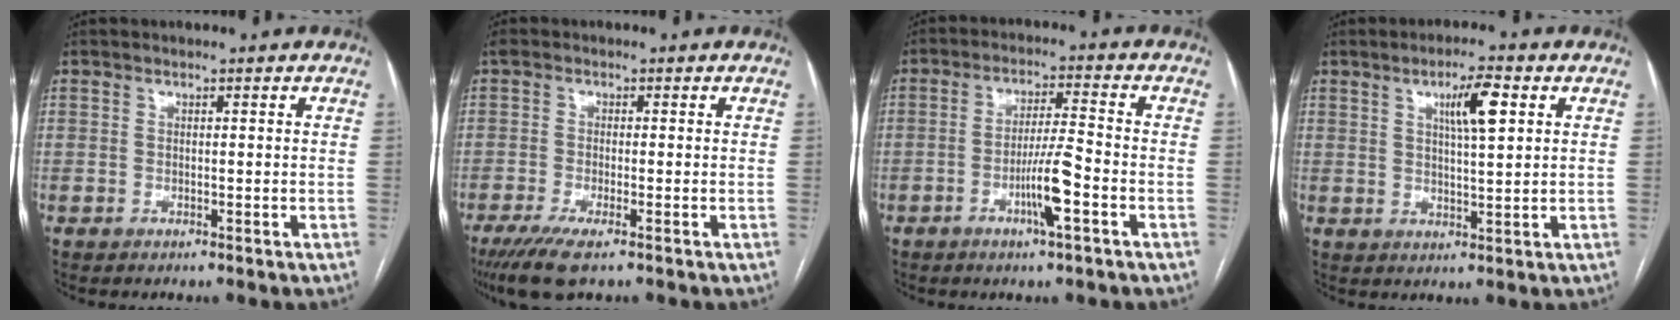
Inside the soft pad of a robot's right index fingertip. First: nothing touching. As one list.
[{"total": 5.9, "force": [-3.8, 1.0, 4.4], "torque": [-0.081, -0.017, -0.066]}, {"total": 6.9, "force": [-2.9, -0.1, 6.3], "torque": [-0.117, -0.003, -0.052]}, {"total": 6.1, "force": [2.4, 0.8, 5.5], "torque": [-0.095, 0.005, 0.039]}]